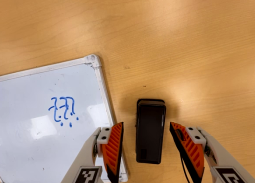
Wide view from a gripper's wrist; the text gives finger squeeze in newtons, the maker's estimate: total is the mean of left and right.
{"total": 0.0}